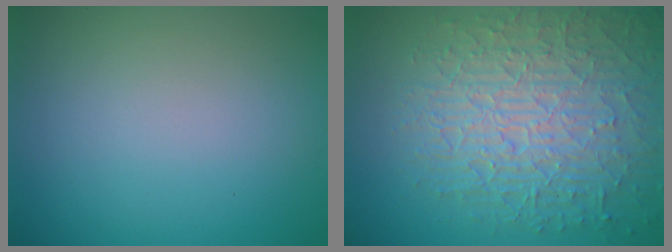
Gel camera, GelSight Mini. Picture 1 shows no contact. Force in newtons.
{"total": 8.6, "press": 6.1, "slide": 6.1}